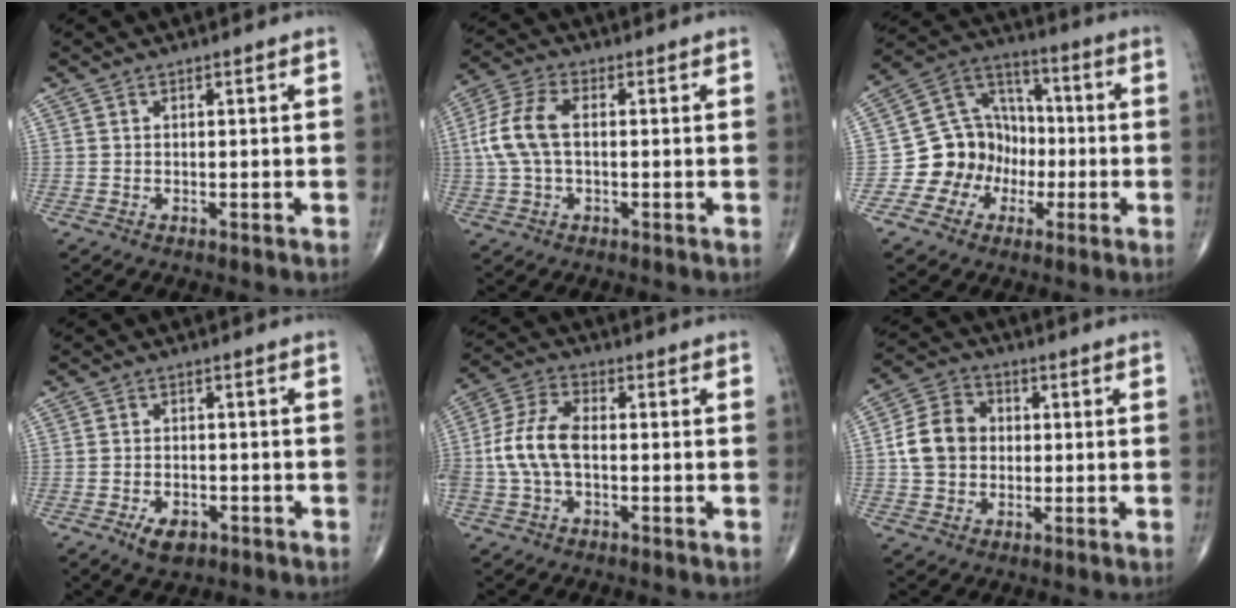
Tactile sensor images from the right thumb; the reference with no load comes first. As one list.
[{"total": 9.0, "force": [0.4, 4.9, 7.5], "torque": [-0.178, 0.022, 0.005]}, {"total": 13.3, "force": [-3.2, 11.9, 5.0], "torque": [-0.030, 0.061, -0.060]}, {"total": 4.9, "force": [-2.6, 2.8, 3.0], "torque": [-0.047, 0.007, -0.041]}, {"total": 9.8, "force": [-1.1, 5.4, 8.1], "torque": [-0.183, 0.029, -0.026]}, {"total": 9.6, "force": [0.1, 7.9, 5.5], "torque": [-0.085, 0.020, -0.006]}]